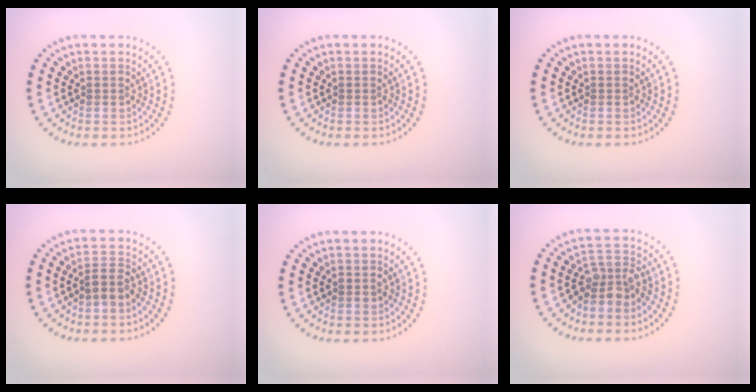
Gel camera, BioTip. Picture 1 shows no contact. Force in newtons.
{"total": 0.0}
{"total": 0.0}
{"total": 2.0, "press": 1.8, "slide": 0.9}
{"total": 0.9, "press": 0.9, "slide": 0.1}
{"total": 3.2, "press": 2.7, "slide": 1.7}